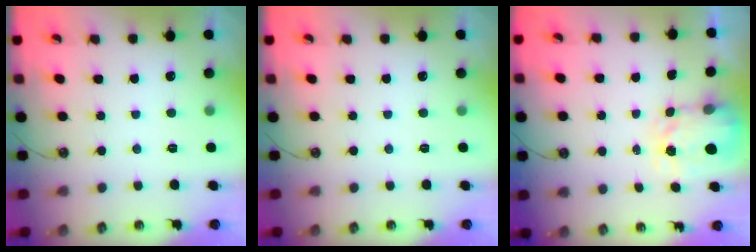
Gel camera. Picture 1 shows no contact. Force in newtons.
{"total": 0.0}
{"total": 3.6, "press": 3.6, "slide": 0.4}